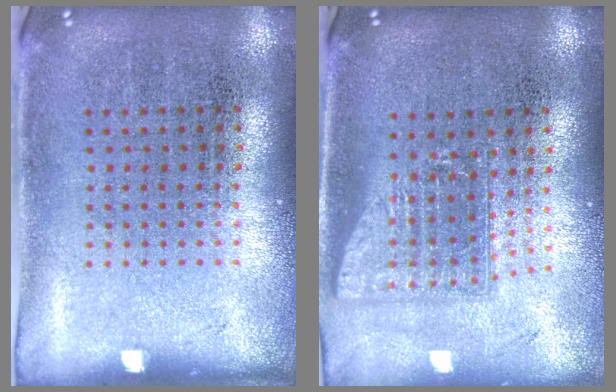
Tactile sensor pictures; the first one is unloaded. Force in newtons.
{"total": 1.6, "press": 1.2, "slide": 1.0}